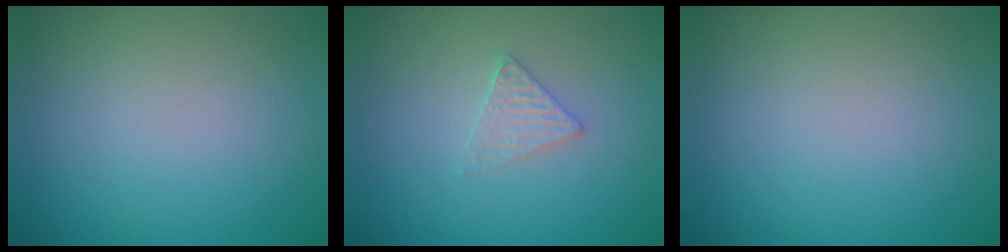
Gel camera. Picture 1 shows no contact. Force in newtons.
{"total": 1.6, "press": 1.6, "slide": 0.2}
{"total": 0.0}